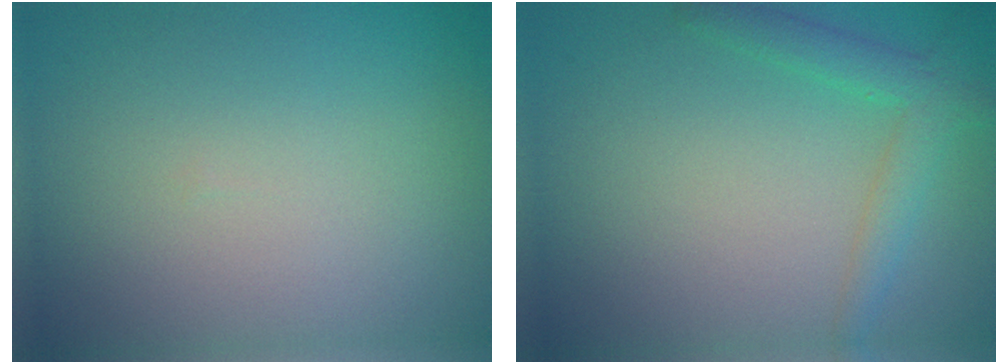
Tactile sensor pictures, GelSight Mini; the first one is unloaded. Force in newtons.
{"total": 2.9, "press": 2.9, "slide": 0.1}